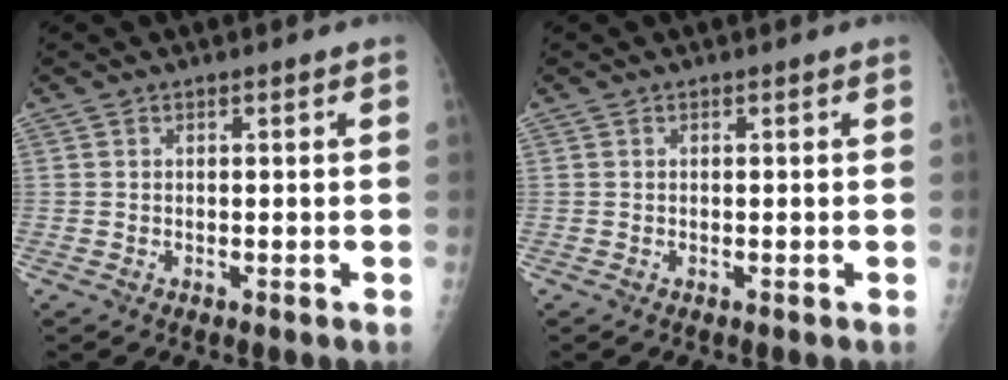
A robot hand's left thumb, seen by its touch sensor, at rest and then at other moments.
{"total": 0.0}